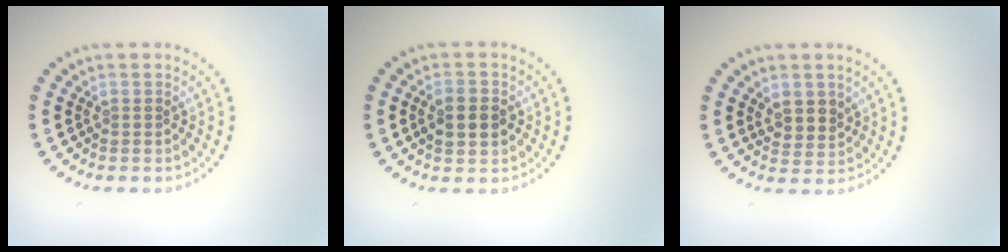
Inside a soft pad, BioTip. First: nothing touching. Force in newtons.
{"total": 2.5, "press": 2.5, "slide": 0.2}
{"total": 2.1, "press": 1.9, "slide": 0.9}